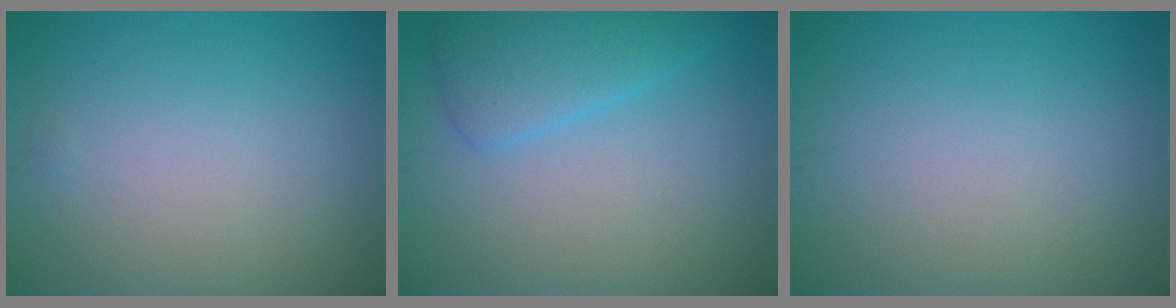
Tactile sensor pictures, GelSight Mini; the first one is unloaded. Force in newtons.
{"total": 3.5, "press": 3.5, "slide": 0.1}
{"total": 0.0}